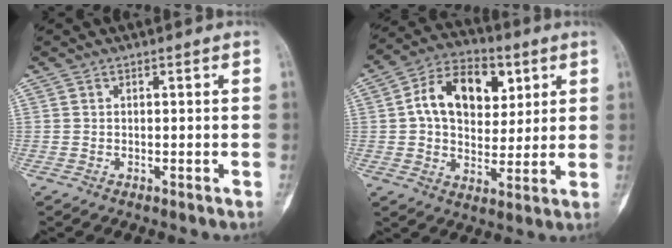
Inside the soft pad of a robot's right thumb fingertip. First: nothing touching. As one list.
[{"total": 15.4, "force": [4.3, 10.3, 10.6], "torque": [-0.135, 0.004, 0.066]}]